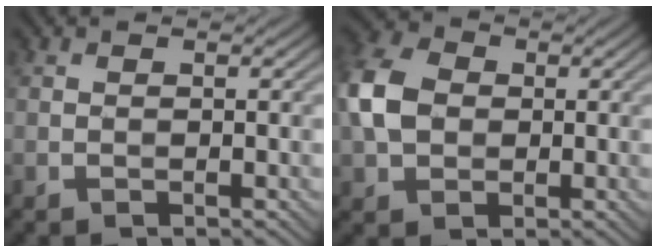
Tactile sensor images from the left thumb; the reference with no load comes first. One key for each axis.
{"total": 7.2, "fx": 0.4, "fy": 5.7, "fz": 4.5, "tx": -0.124, "ty": 0.012, "tz": -0.004}